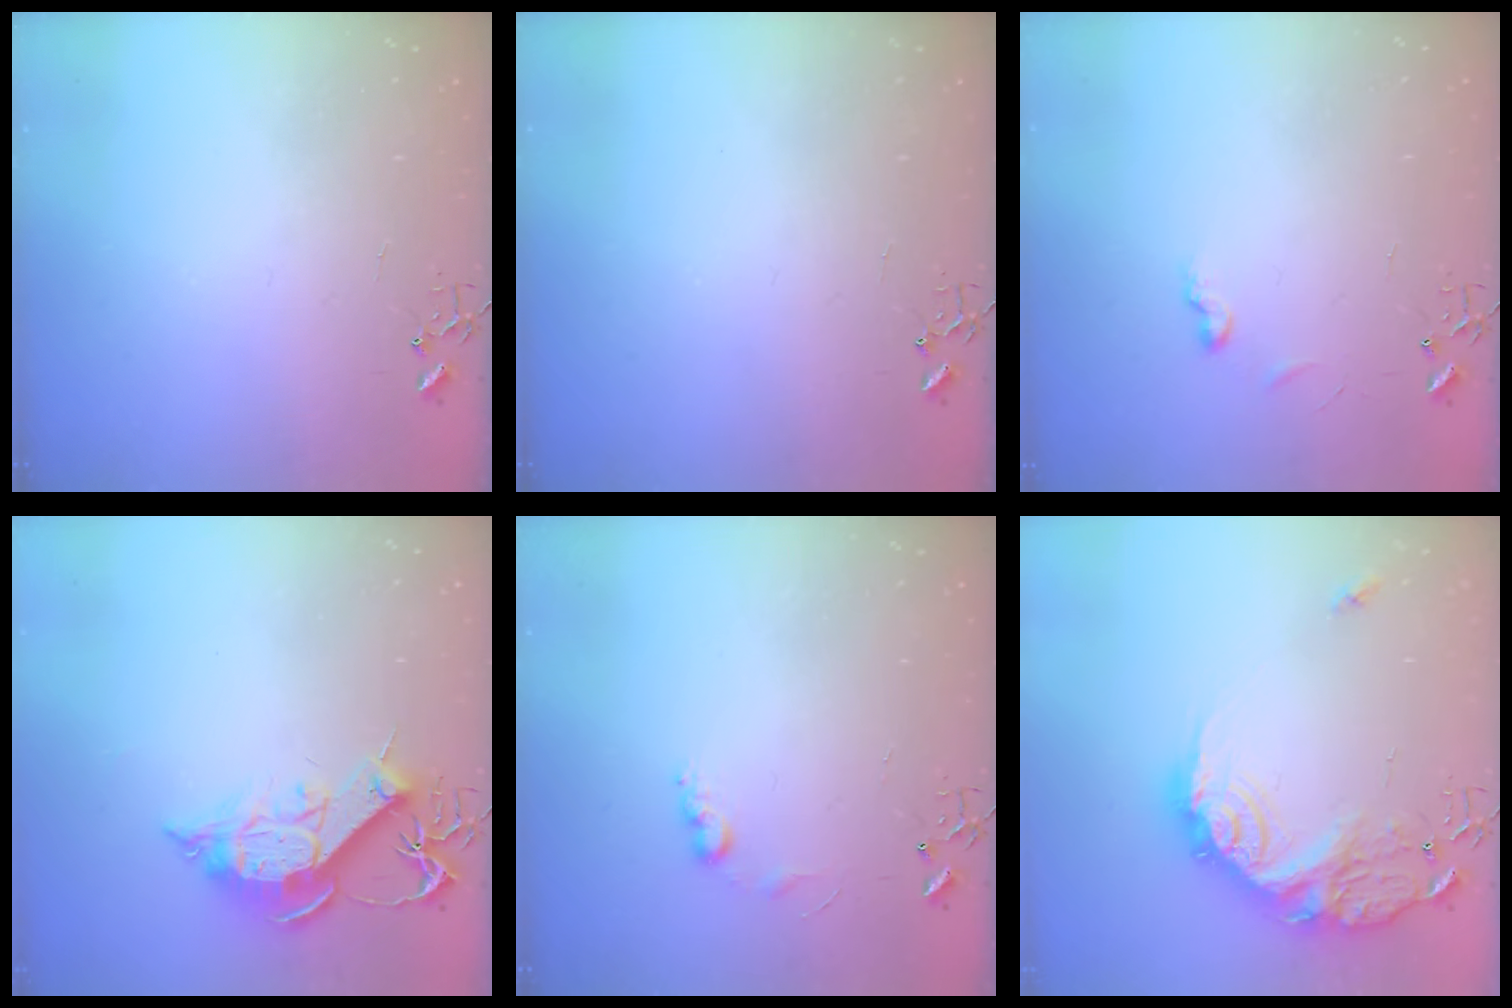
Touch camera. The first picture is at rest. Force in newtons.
{"total": 0.0}
{"total": 5.8, "press": 5.7, "slide": 0.7}
{"total": 12.3, "press": 12.2, "slide": 1.2}
{"total": 6.6, "press": 6.6, "slide": 0.3}
{"total": 21.1, "press": 21.0, "slide": 1.7}